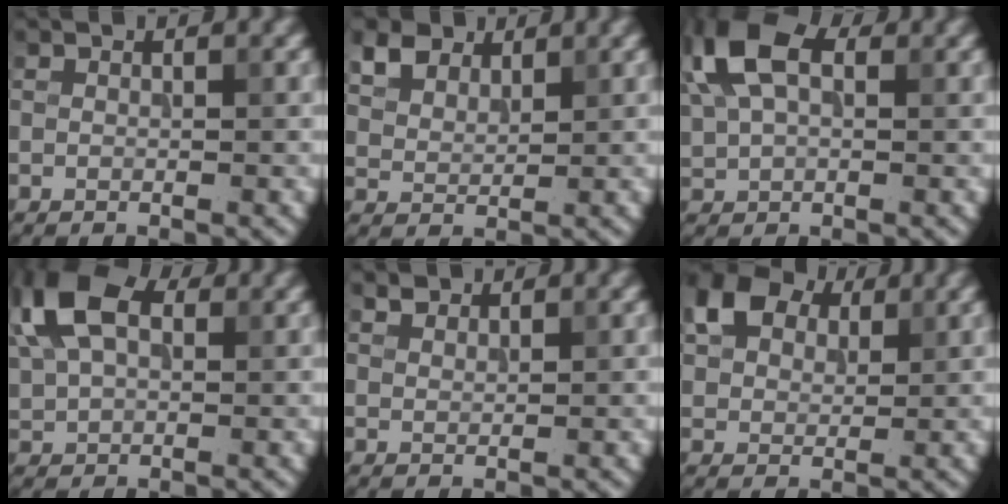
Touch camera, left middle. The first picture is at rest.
{"total": 5.0, "force": [3.6, 2.8, 2.0], "torque": [-0.065, 0.005, 0.068]}
{"total": 7.5, "force": [2.8, 4.3, 5.4], "torque": [-0.135, 0.021, 0.046]}
{"total": 8.4, "force": [3.2, 5.0, 5.9], "torque": [-0.144, 0.024, 0.051]}
{"total": 1.3, "force": [1.2, 0.5, 0.2], "torque": [-0.005, 0.003, 0.027]}
{"total": 6.0, "force": [3.1, 4.0, 3.2], "torque": [-0.079, 0.018, 0.045]}